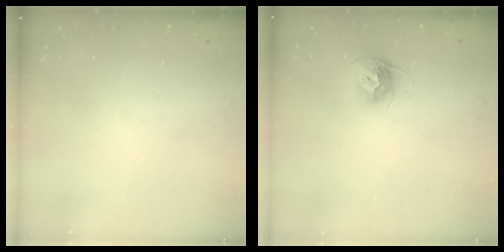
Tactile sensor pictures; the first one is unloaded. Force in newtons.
{"total": 10.3, "press": 10.3, "slide": 0.8}